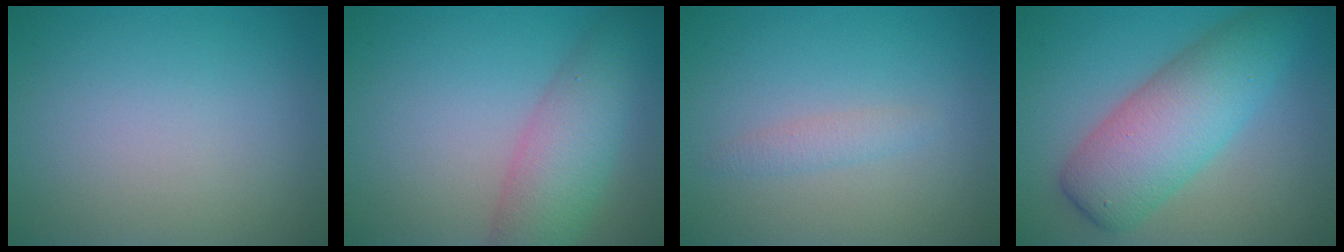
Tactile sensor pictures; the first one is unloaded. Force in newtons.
{"total": 5.5, "press": 5.5, "slide": 0.3}
{"total": 1.2, "press": 1.2, "slide": 0.0}
{"total": 7.6, "press": 7.6, "slide": 0.1}